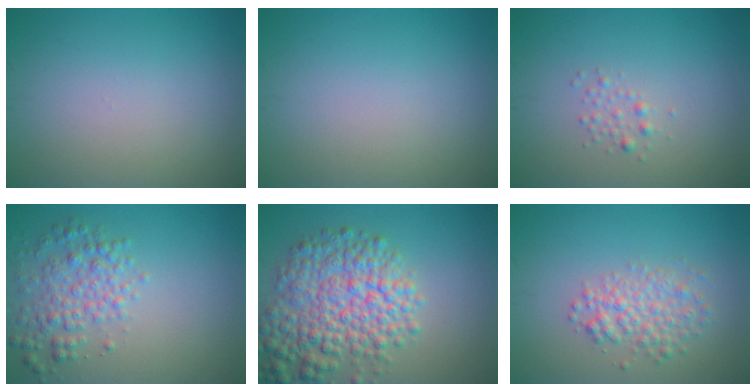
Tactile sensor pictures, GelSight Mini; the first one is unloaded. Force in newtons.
{"total": 0.0}
{"total": 1.1, "press": 1.1, "slide": 0.0}
{"total": 3.7, "press": 3.7, "slide": 0.1}
{"total": 8.2, "press": 8.2, "slide": 0.3}
{"total": 3.2, "press": 3.2, "slide": 0.2}